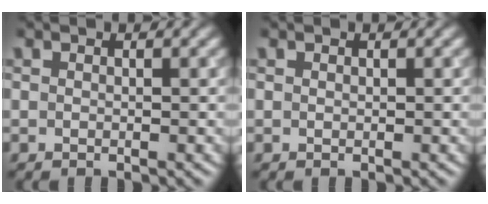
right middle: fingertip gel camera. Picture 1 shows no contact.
{"total": 0.0}